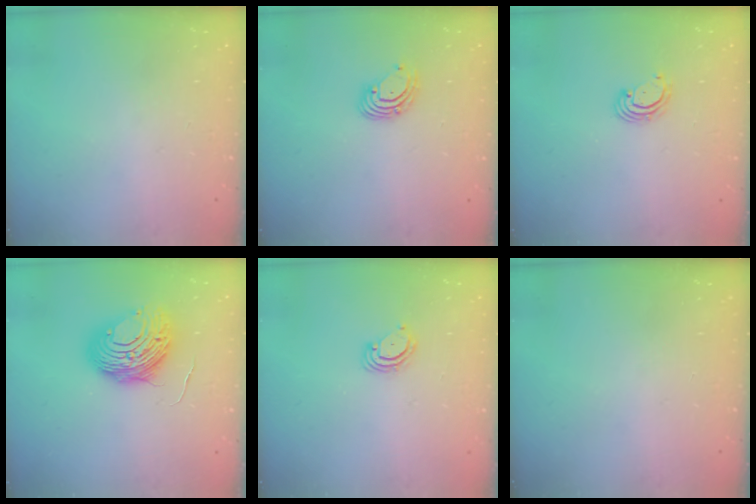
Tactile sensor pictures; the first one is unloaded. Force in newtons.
{"total": 3.7, "press": 3.7, "slide": 0.4}
{"total": 2.5, "press": 2.5, "slide": 0.3}
{"total": 12.2, "press": 12.2, "slide": 1.4}
{"total": 3.8, "press": 3.8, "slide": 0.3}
{"total": 0.0}